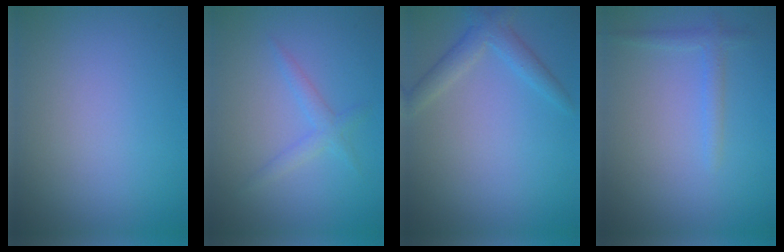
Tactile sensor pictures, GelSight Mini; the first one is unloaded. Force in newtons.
{"total": 1.6, "press": 1.6, "slide": 0.1}
{"total": 2.3, "press": 2.3, "slide": 0.2}
{"total": 1.4, "press": 1.4, "slide": 0.1}